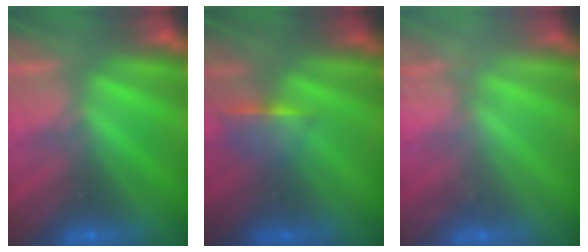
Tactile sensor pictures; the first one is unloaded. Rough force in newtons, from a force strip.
{"total": 1.2}
{"total": 2.6}